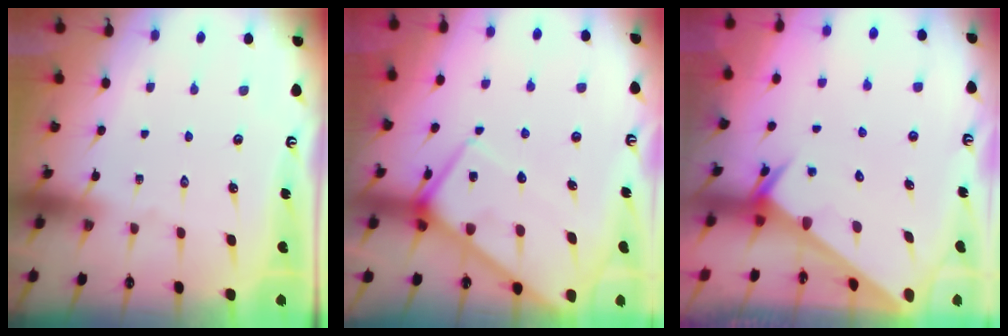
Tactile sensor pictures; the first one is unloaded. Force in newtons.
{"total": 11.8, "press": 11.8, "slide": 1.2}
{"total": 2.3, "press": 2.3, "slide": 0.1}